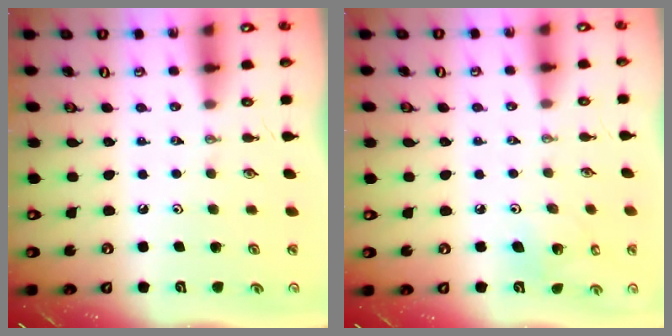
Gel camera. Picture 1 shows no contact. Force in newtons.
{"total": 6.0, "press": 5.6, "slide": 2.3}